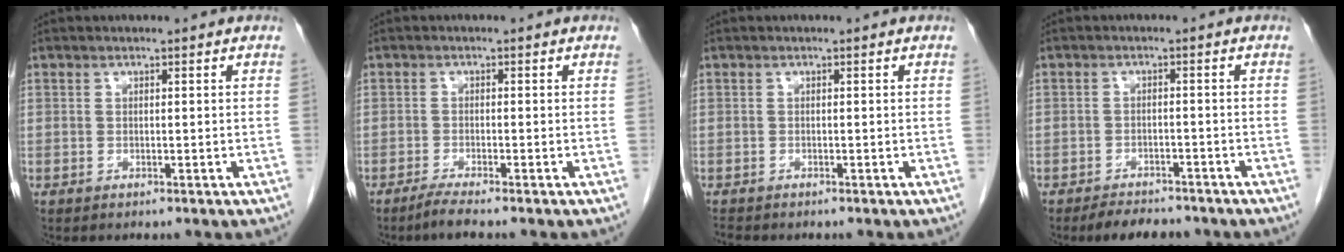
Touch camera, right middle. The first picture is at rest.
{"total": 2.5, "force": [-2.0, -0.4, 1.3], "torque": [-0.034, -0.006, -0.042]}
{"total": 1.1, "force": [-1.0, 0.2, 0.2], "torque": [-0.010, -0.003, -0.016]}
{"total": 5.4, "force": [-4.7, 2.1, 1.8], "torque": [-0.024, -0.002, -0.068]}